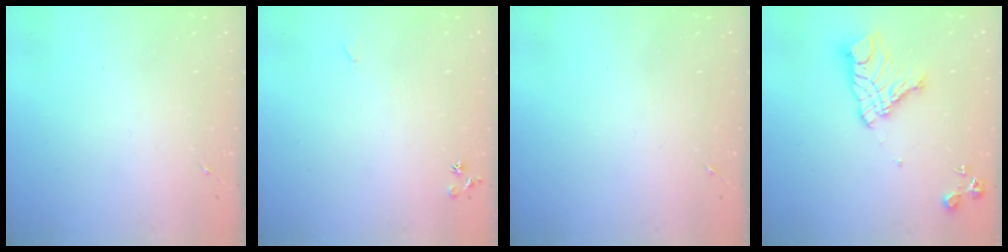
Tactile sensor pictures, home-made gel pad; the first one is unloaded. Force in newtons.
{"total": 6.7, "press": 6.6, "slide": 1.0}
{"total": 0.0}
{"total": 14.4, "press": 14.3, "slide": 1.3}